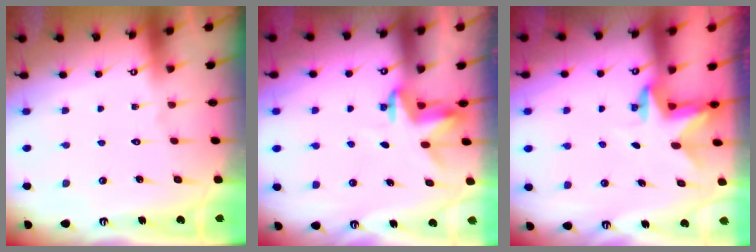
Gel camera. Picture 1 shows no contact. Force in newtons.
{"total": 3.4, "press": 3.4, "slide": 0.3}
{"total": 2.4, "press": 2.3, "slide": 0.4}